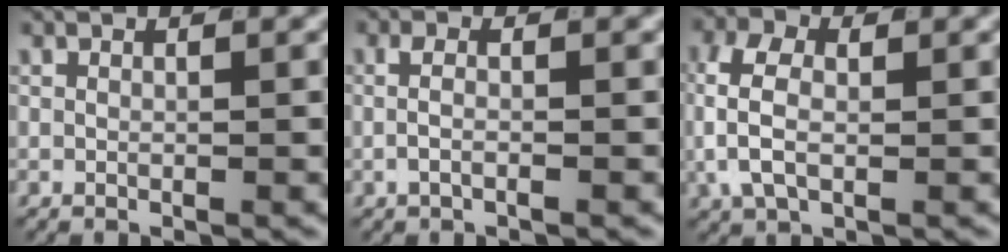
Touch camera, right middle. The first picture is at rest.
{"total": 1.9, "force": [-0.7, 0.3, 1.7], "torque": [-0.032, -0.003, -0.013]}
{"total": 4.9, "force": [0.2, 3.1, 3.8], "torque": [-0.099, -0.008, 0.007]}